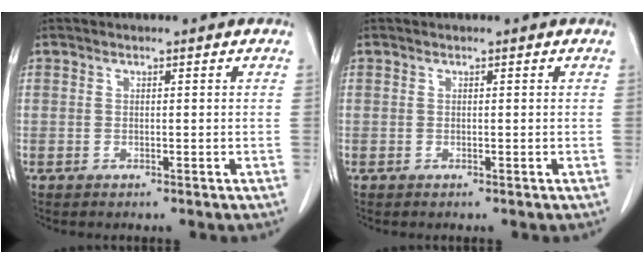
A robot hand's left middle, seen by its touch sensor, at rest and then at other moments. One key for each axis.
{"total": 0.0}